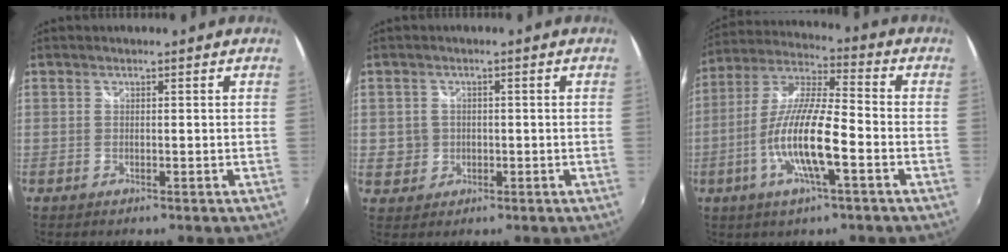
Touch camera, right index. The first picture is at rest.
{"total": 4.6, "force": [-0.3, 4.4, 1.2], "torque": [-0.027, 0.003, -0.002]}
{"total": 14.1, "force": [-4.7, 2.5, 13.0], "torque": [-0.261, -0.006, -0.092]}